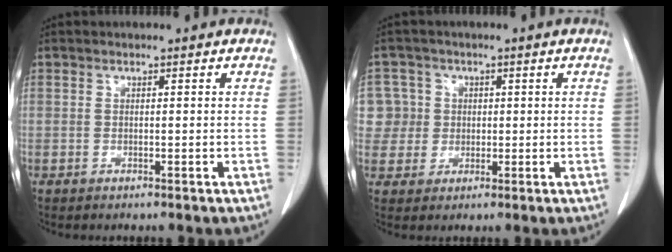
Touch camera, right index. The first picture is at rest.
{"total": 6.3, "force": [1.1, 6.2, 0.0], "torque": [0.008, 0.024, 0.026]}